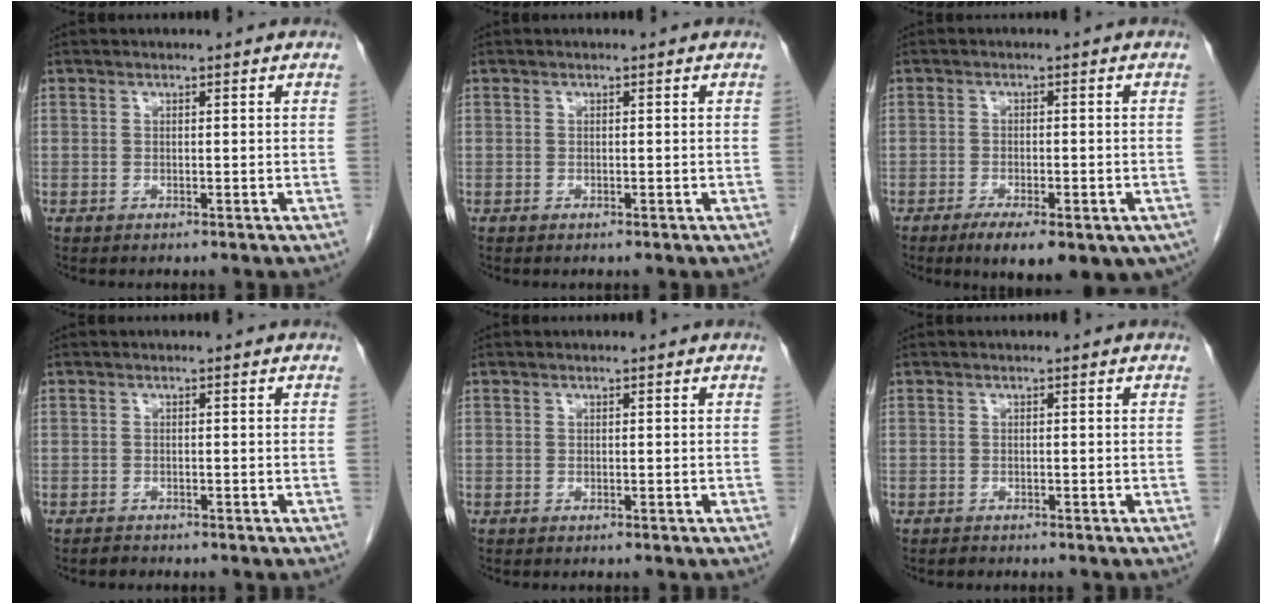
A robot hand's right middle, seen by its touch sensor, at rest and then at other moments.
{"total": 0.0}
{"total": 11.5, "force": [-7.1, 3.9, 8.1], "torque": [-0.091, -0.010, -0.093]}
{"total": 0.8, "force": [-0.8, 0.3, 0.1], "torque": [-0.006, -0.001, -0.015]}
{"total": 0.0}
{"total": 0.5, "force": [-0.5, 0.2, 0.0], "torque": [-0.006, -0.001, -0.010]}